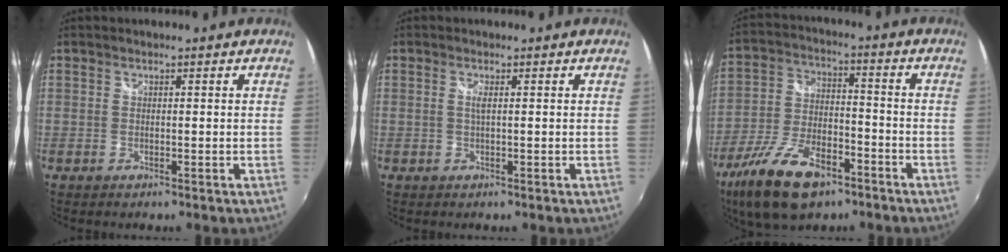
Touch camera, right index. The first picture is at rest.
{"total": 1.2, "force": [0.2, -0.1, 1.2], "torque": [-0.023, -0.001, 0.002]}
{"total": 16.4, "force": [-10.3, 7.4, 10.4], "torque": [-0.226, -0.024, -0.185]}